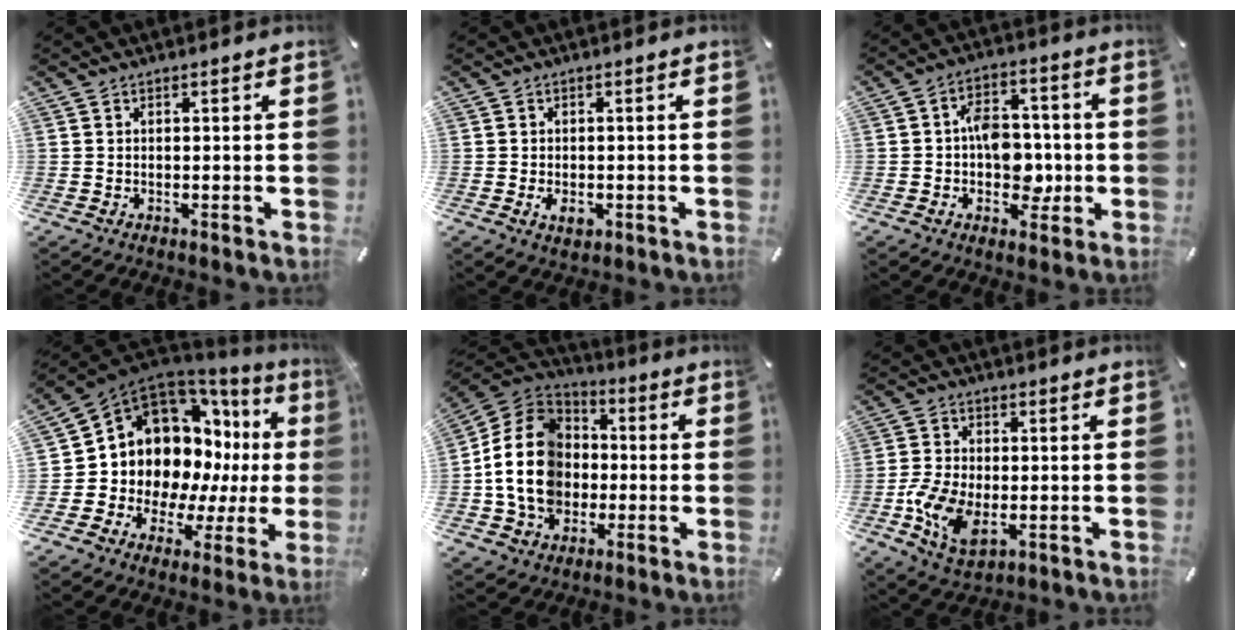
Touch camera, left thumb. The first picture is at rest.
{"total": 2.8, "force": [-0.8, 1.8, 2.0], "torque": [-0.042, -0.007, -0.019]}
{"total": 10.0, "force": [-1.1, 7.8, 6.3], "torque": [-0.086, 0.018, -0.013]}
{"total": 14.5, "force": [4.3, 11.6, 7.6], "torque": [-0.126, -0.071, 0.090]}
{"total": 17.1, "force": [-2.8, 14.5, 8.7], "torque": [-0.203, 0.026, -0.050]}
{"total": 9.2, "force": [-2.4, 5.6, 6.8], "torque": [-0.156, 0.001, -0.042]}